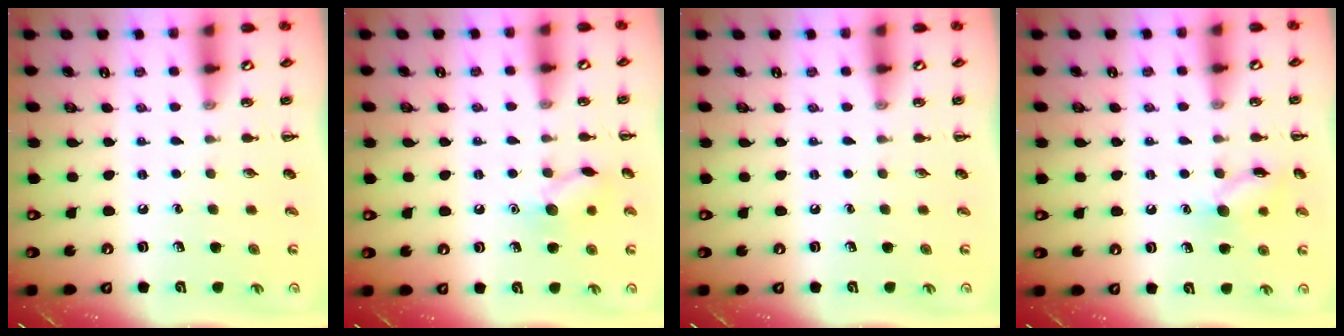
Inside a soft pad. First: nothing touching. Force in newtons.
{"total": 9.3, "press": 9.3, "slide": 0.9}
{"total": 0.0}
{"total": 9.4, "press": 9.4, "slide": 0.4}